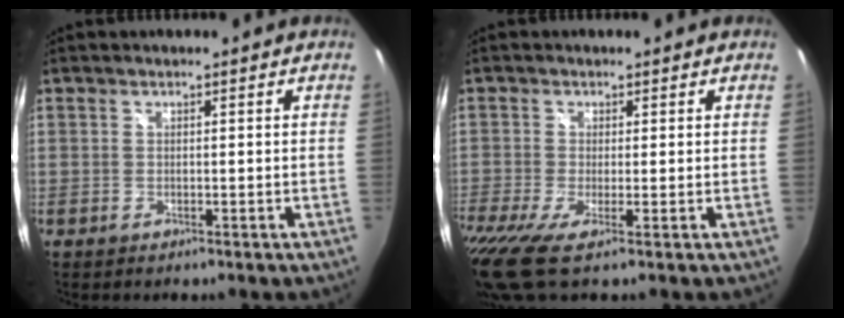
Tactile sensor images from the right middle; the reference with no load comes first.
{"total": 8.0, "force": [-3.8, 0.7, 7.0], "torque": [-0.160, -0.035, -0.074]}